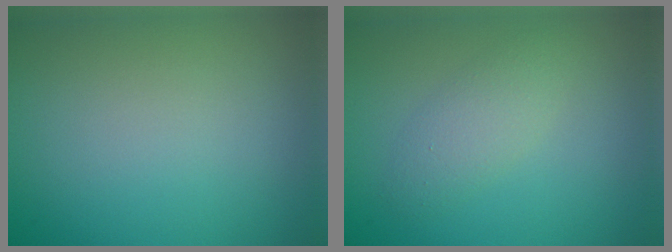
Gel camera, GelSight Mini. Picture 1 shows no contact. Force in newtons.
{"total": 2.3, "press": 2.3, "slide": 0.2}